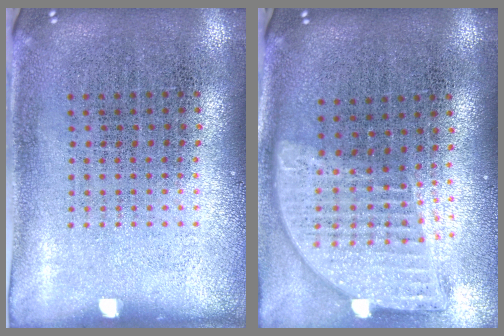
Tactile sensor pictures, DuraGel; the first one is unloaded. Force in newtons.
{"total": 2.0, "press": 1.6, "slide": 1.2}